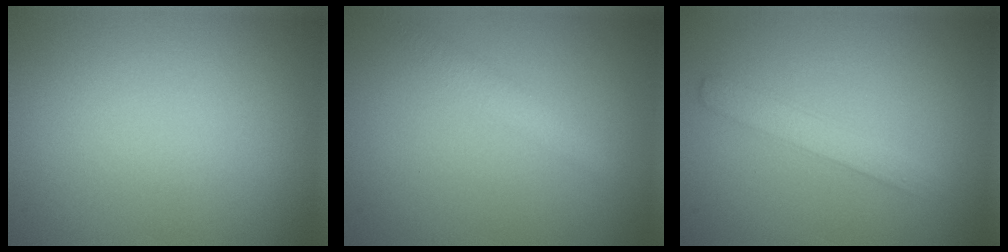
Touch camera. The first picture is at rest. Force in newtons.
{"total": 1.6, "press": 1.6, "slide": 0.1}
{"total": 2.1, "press": 2.1, "slide": 0.0}